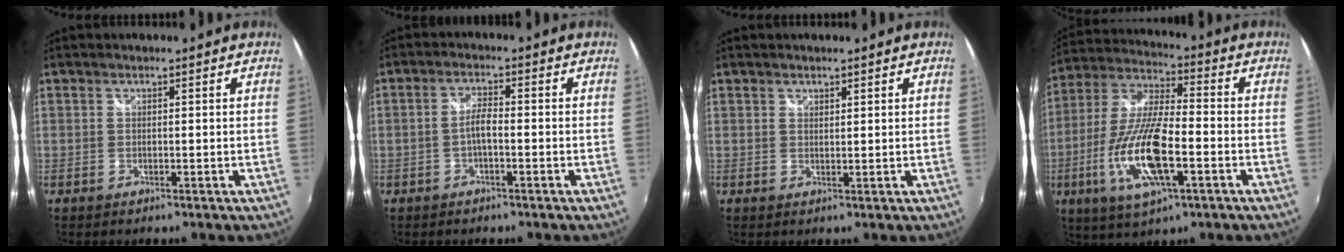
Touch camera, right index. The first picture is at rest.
{"total": 2.7, "force": [-1.1, 0.6, 2.4], "torque": [-0.052, 0.008, -0.023]}
{"total": 0.9, "force": [0.8, 0.5, 0.2], "torque": [-0.001, 0.000, 0.013]}
{"total": 17.2, "force": [-5.7, 5.4, 15.3], "torque": [-0.321, -0.018, -0.107]}